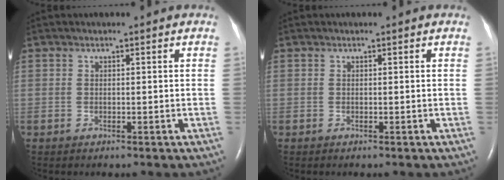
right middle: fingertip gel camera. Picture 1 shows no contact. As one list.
[{"total": 0.0}]